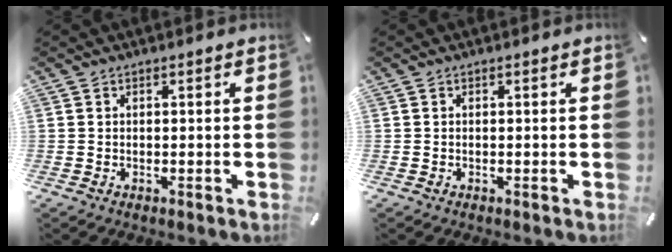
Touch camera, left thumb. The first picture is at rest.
{"total": 0.0}